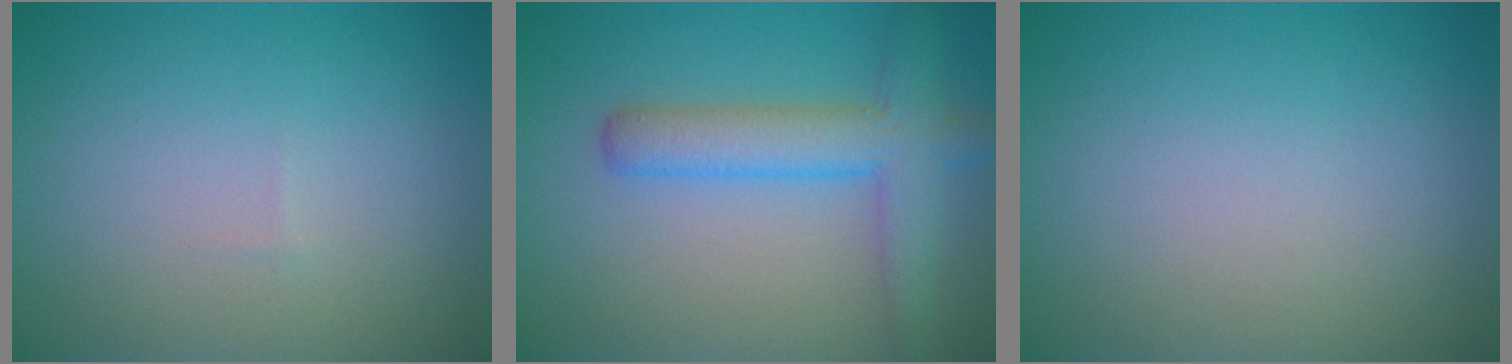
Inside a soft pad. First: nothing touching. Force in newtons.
{"total": 4.6, "press": 4.6, "slide": 0.2}
{"total": 0.0}